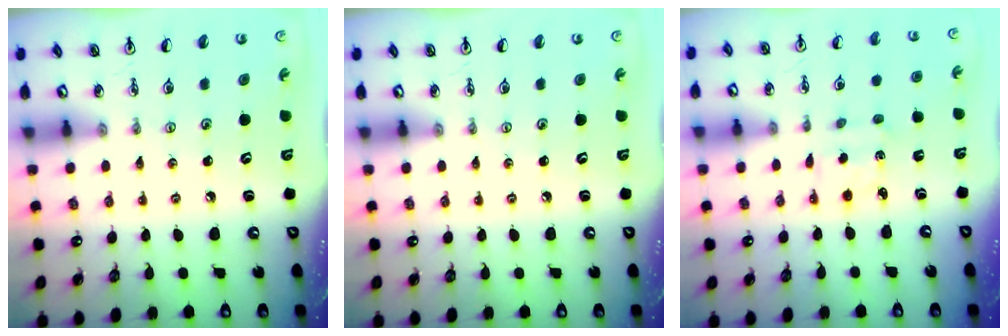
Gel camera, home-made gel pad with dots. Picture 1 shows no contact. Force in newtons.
{"total": 0.0}
{"total": 1.6, "press": 1.5, "slide": 0.6}